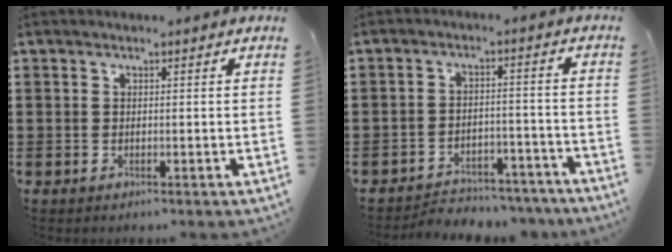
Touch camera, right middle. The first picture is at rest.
{"total": 4.1, "force": [-4.0, 0.6, 0.3], "torque": [-0.011, 0.005, -0.084]}